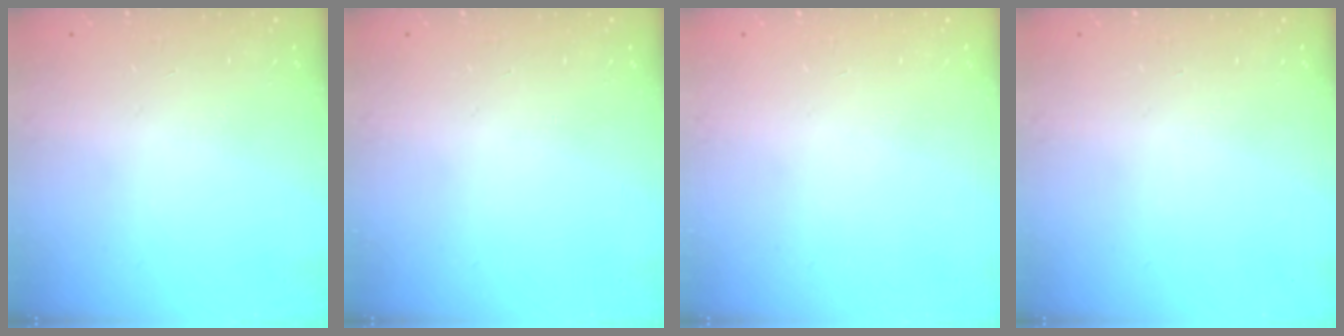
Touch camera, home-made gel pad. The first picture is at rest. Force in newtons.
{"total": 0.0}
{"total": 0.0}
{"total": 0.0}